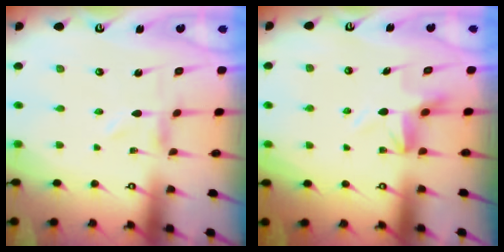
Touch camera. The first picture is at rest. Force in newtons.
{"total": 5.5, "press": 5.2, "slide": 1.8}